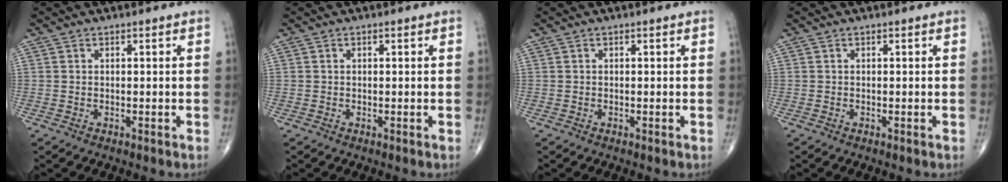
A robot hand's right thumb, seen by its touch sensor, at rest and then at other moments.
{"total": 0.0}
{"total": 0.0}
{"total": 0.0}